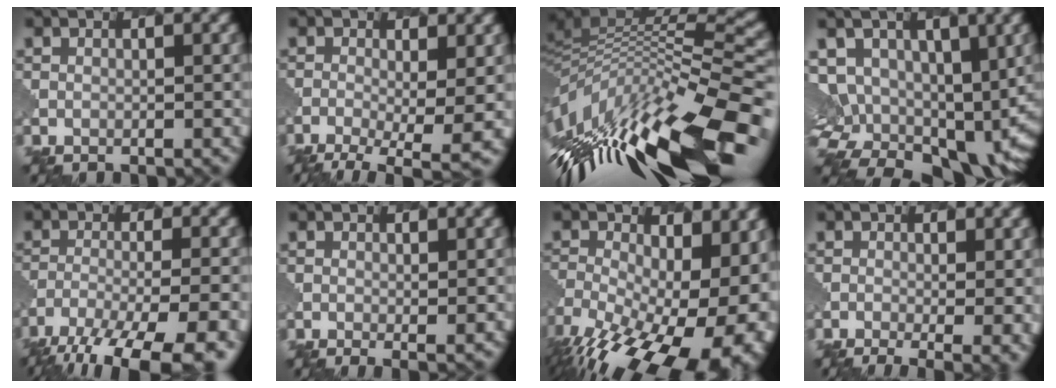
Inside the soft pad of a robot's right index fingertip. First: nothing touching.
{"total": 4.9, "force": [-1.8, 1.4, 4.3], "torque": [-0.087, -0.015, -0.033]}
{"total": 14.5, "force": [-5.1, 5.6, 12.3], "torque": [-0.252, 0.017, -0.091]}
{"total": 10.7, "force": [1.1, 7.8, 7.2], "torque": [-0.122, 0.003, 0.030]}
{"total": 11.9, "force": [-9.1, 2.9, 7.1], "torque": [-0.141, -0.034, -0.134]}
{"total": 2.1, "force": [0.3, 0.6, 2.0], "torque": [-0.031, -0.004, 0.008]}
{"total": 18.9, "force": [-6.6, 9.7, 14.9], "torque": [-0.250, -0.048, -0.076]}
{"total": 6.1, "force": [-1.4, 2.5, 5.4], "torque": [-0.067, -0.002, -0.006]}